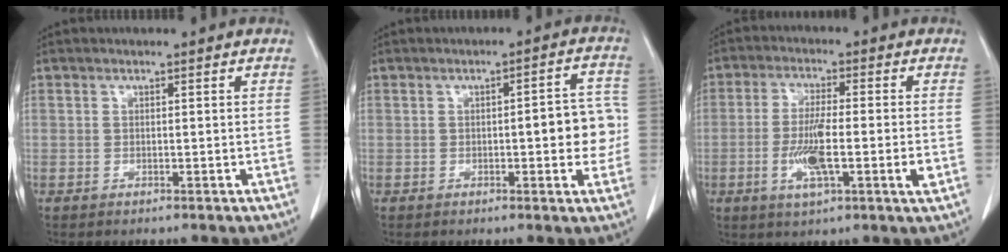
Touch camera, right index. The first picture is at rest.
{"total": 6.4, "force": [-0.7, 1.9, 6.1], "torque": [-0.067, 0.013, -0.010]}
{"total": 9.4, "force": [-2.2, 0.8, 9.1], "torque": [-0.168, -0.008, -0.039]}